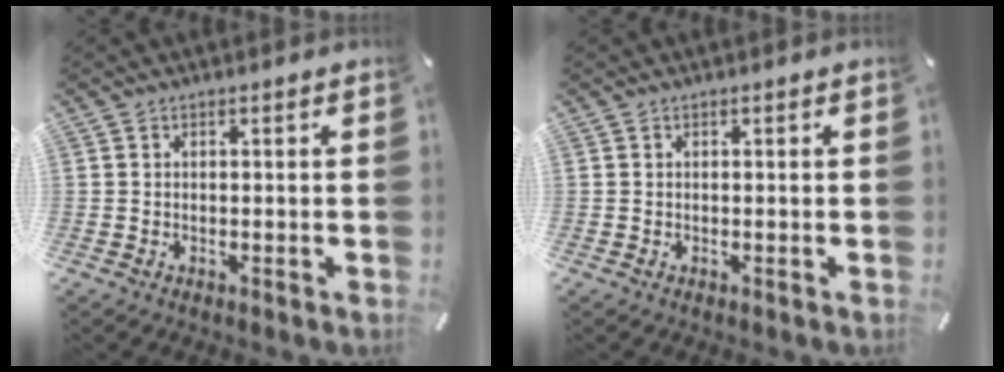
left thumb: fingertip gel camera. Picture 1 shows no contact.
{"total": 0.0}